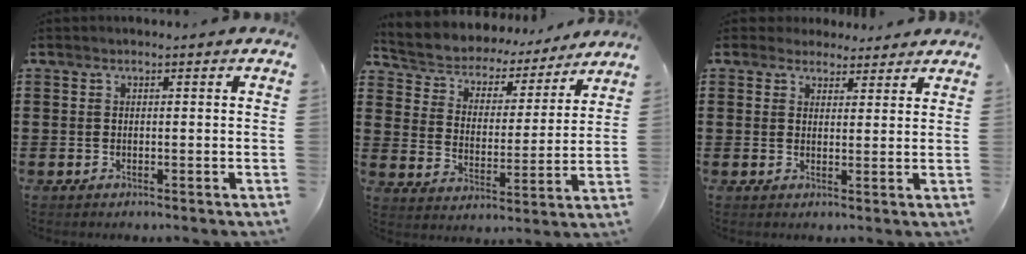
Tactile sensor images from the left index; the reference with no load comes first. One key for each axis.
{"total": 4.5, "fx": 4.3, "fy": 1.1, "fz": -0.3, "tx": -0.024, "ty": -0.036, "tz": 0.068}
{"total": 3.0, "fx": 2.6, "fy": 1.4, "fz": 0.1, "tx": -0.013, "ty": 0.005, "tz": 0.050}